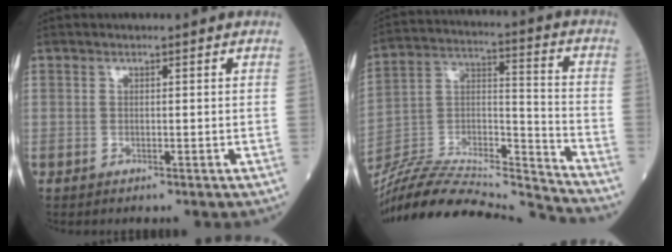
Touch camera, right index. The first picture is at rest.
{"total": 23.9, "force": [-22.6, 1.1, 7.5], "torque": [-0.156, 0.012, -0.378]}